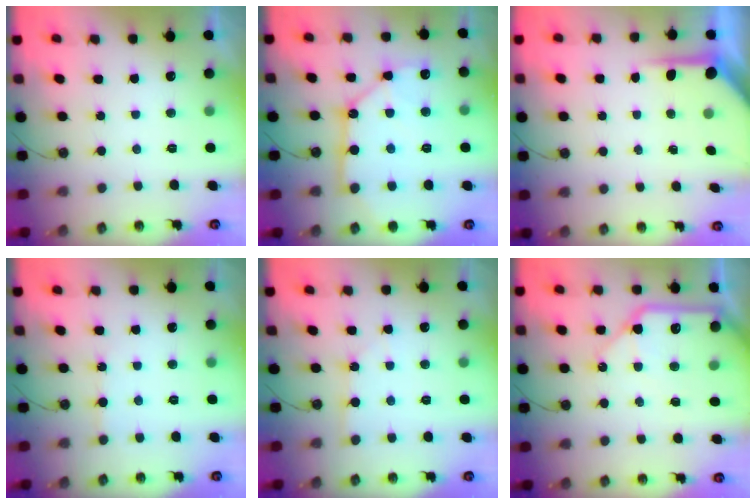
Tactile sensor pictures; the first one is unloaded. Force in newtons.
{"total": 13.9, "press": 13.8, "slide": 1.4}
{"total": 5.3, "press": 5.2, "slide": 0.3}
{"total": 3.6, "press": 3.5, "slide": 0.4}
{"total": 2.1, "press": 2.1, "slide": 0.3}
{"total": 14.0, "press": 13.9, "slide": 1.7}